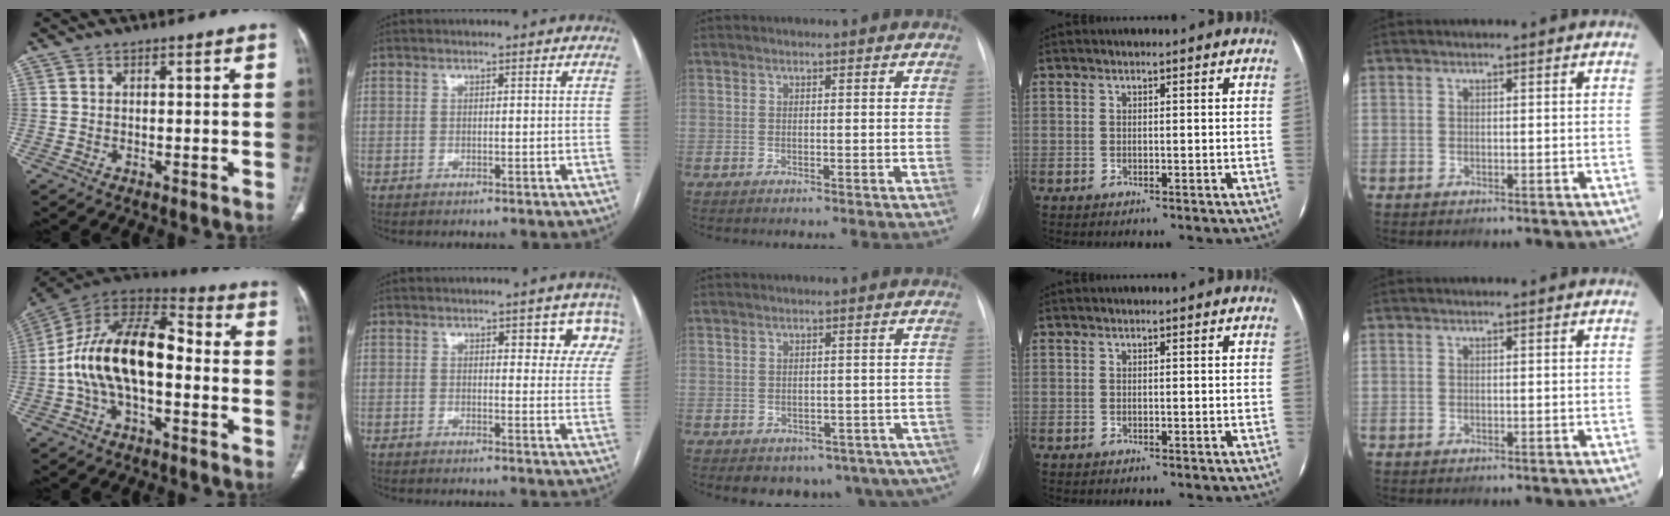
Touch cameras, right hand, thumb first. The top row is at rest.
{"thumb": {"total": 19.0, "force": [-2.2, 10.1, 16.0], "torque": [-0.281, 0.049, -0.045]}, "index": {"total": 6.9, "force": [4.1, 3.3, 4.6], "torque": [-0.030, 0.004, 0.034]}, "middle": {"total": 14.2, "force": [-10.0, 8.4, 5.7], "torque": [-0.066, 0.016, -0.104]}}